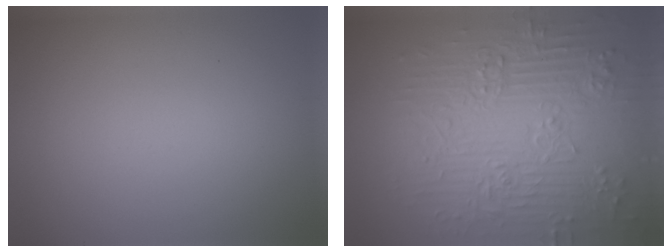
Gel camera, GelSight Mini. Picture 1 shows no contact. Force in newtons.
{"total": 9.5, "press": 7.0, "slide": 6.4}